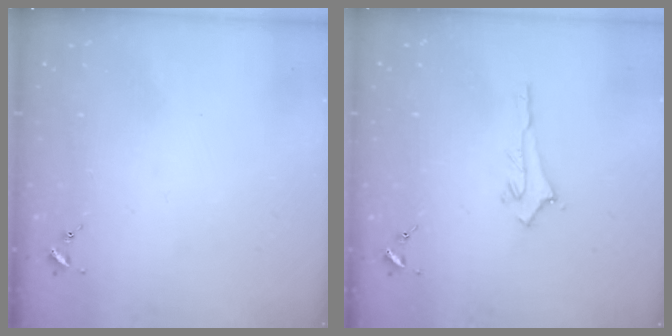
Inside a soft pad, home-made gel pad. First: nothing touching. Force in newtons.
{"total": 2.9, "press": 2.9, "slide": 0.3}